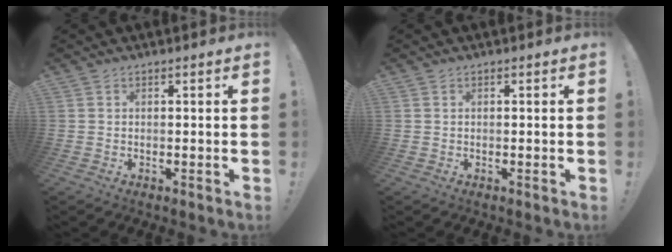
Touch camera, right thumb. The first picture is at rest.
{"total": 0.0}